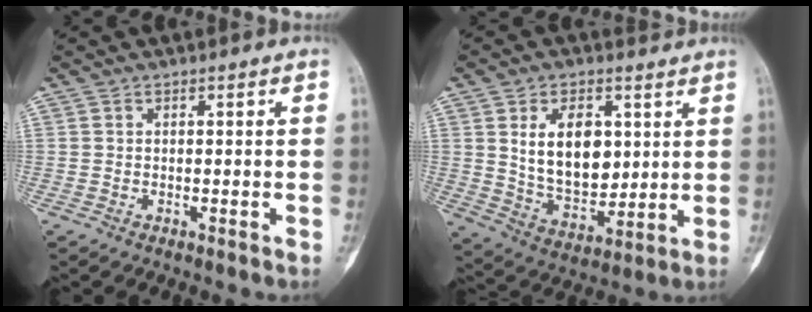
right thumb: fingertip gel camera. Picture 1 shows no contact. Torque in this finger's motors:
{"motor_torque": [-0.52, 0.94, 0.56, 0.47, 0.10]}